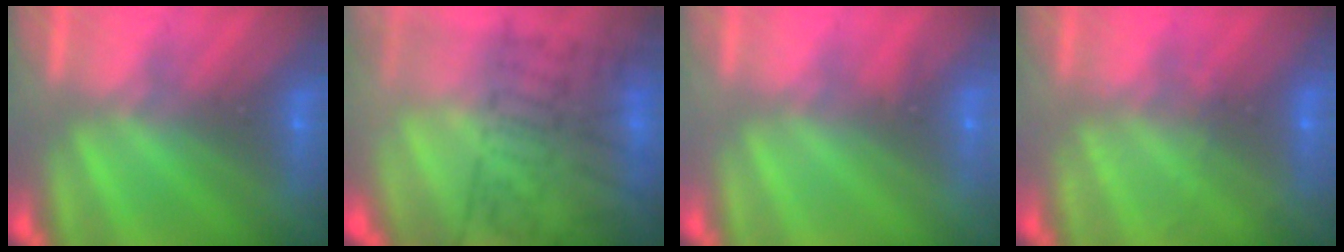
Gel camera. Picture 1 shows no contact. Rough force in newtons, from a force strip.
{"total": 8.3}
{"total": 2.3}
{"total": 1.7}